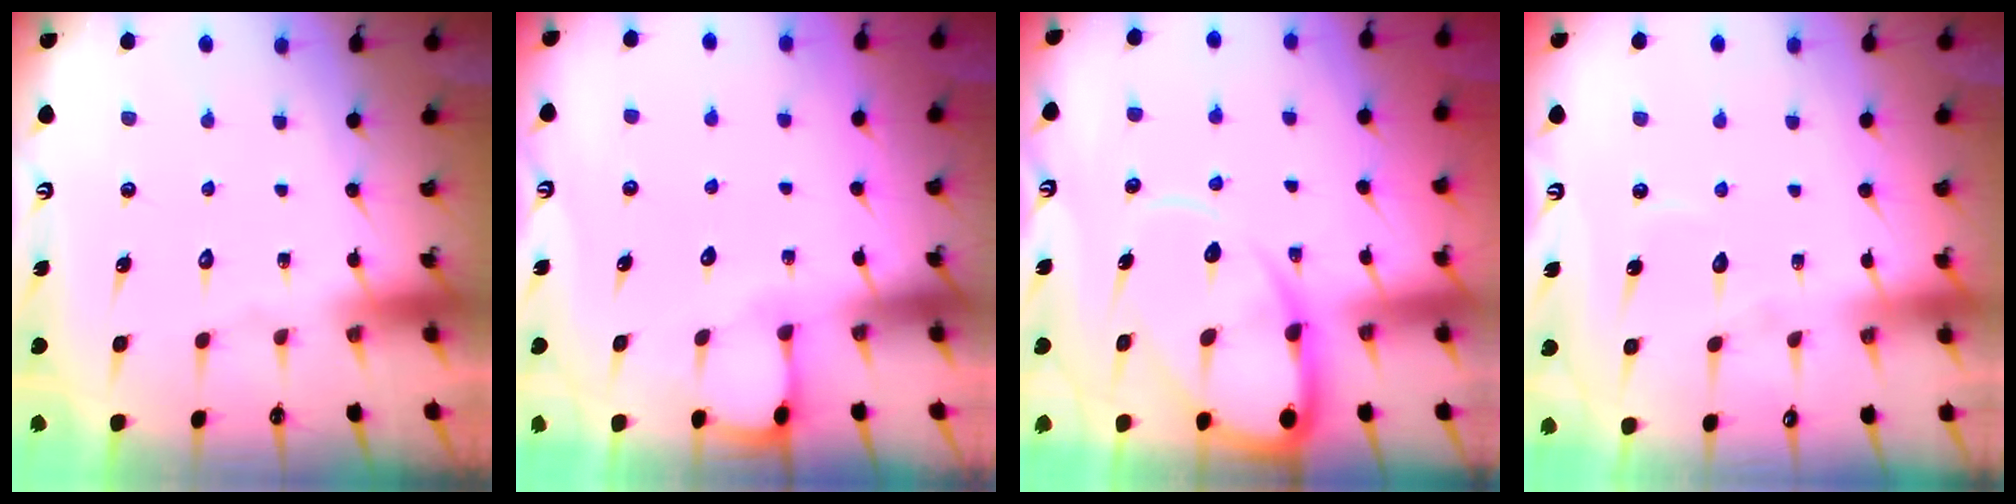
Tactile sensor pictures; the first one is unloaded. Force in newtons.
{"total": 2.5, "press": 2.5, "slide": 0.2}
{"total": 11.3, "press": 11.2, "slide": 1.3}
{"total": 3.2, "press": 3.2, "slide": 0.3}